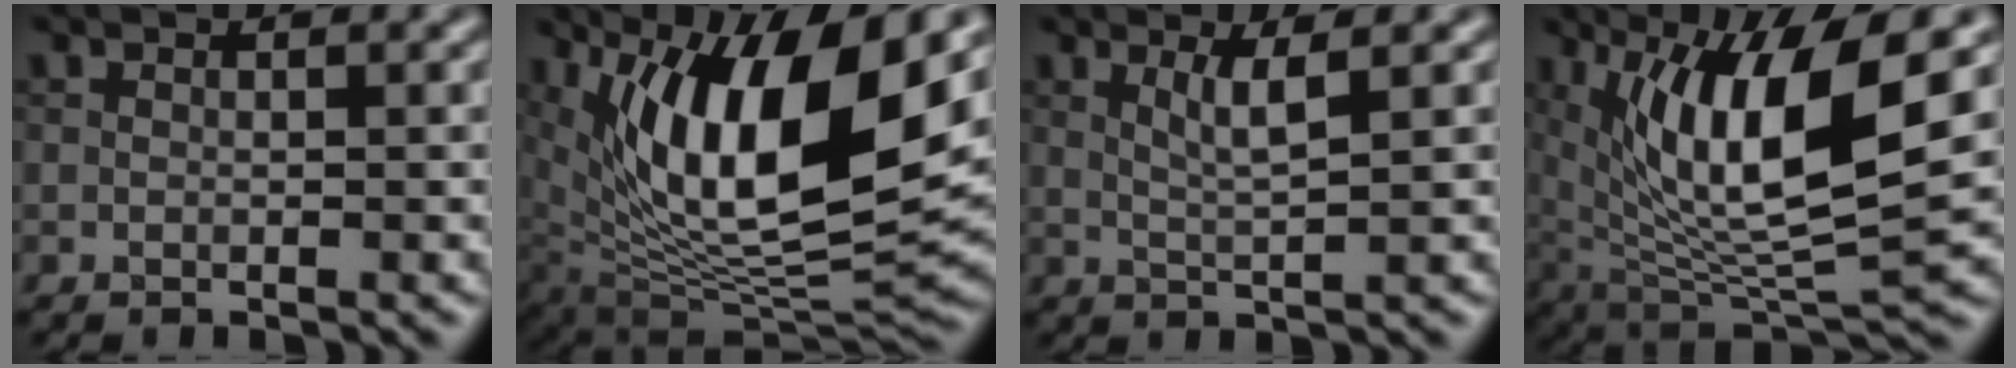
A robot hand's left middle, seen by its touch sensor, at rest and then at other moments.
{"total": 14.7, "force": [4.9, 5.7, 12.7], "torque": [-0.203, -0.011, 0.087]}
{"total": 2.3, "force": [0.8, 0.2, 2.2], "torque": [-0.044, -0.003, 0.017]}
{"total": 11.7, "force": [3.6, 3.3, 10.7], "torque": [-0.189, -0.009, 0.072]}